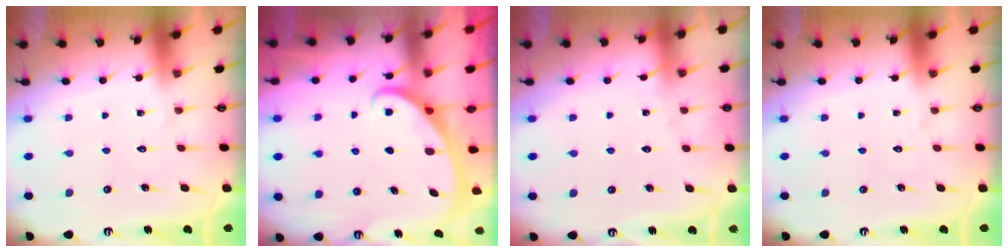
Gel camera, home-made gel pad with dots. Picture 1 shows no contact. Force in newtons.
{"total": 2.8, "press": 2.8, "slide": 0.3}
{"total": 3.0, "press": 3.0, "slide": 0.3}
{"total": 0.0}